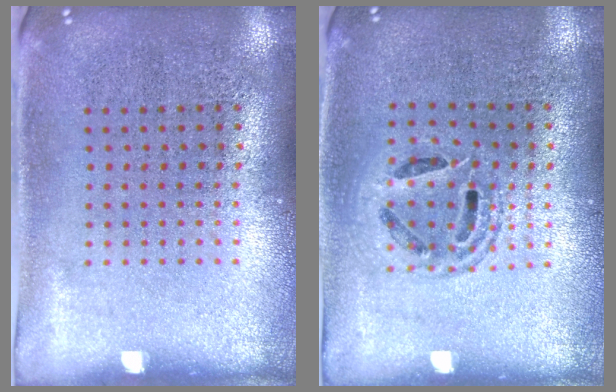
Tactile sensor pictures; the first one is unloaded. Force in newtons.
{"total": 1.3, "press": 1.1, "slide": 0.6}